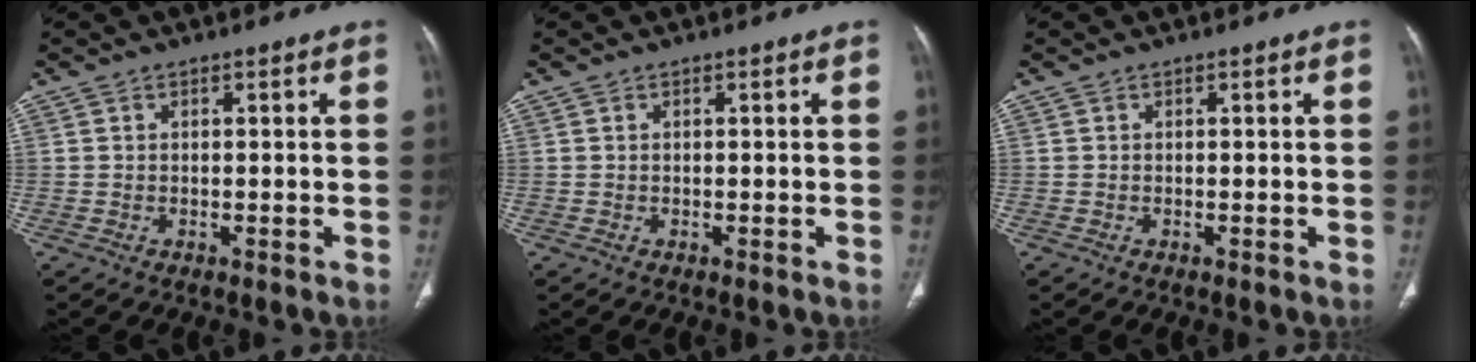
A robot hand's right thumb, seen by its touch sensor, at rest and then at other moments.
{"total": 0.0}
{"total": 0.0}